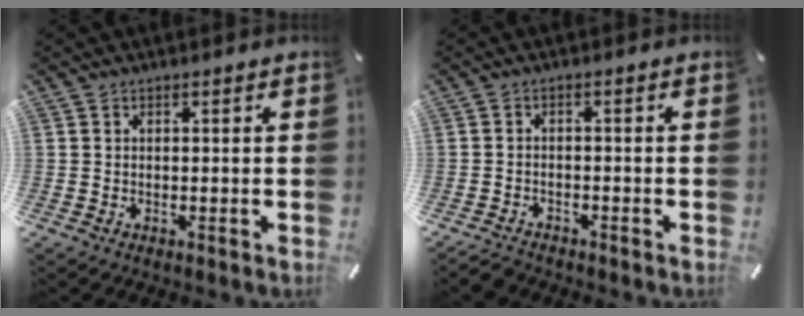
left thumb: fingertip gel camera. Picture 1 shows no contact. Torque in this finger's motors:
{"motor_torque": [-0.32, 0.65, 1.04, 1.06, 0.09]}